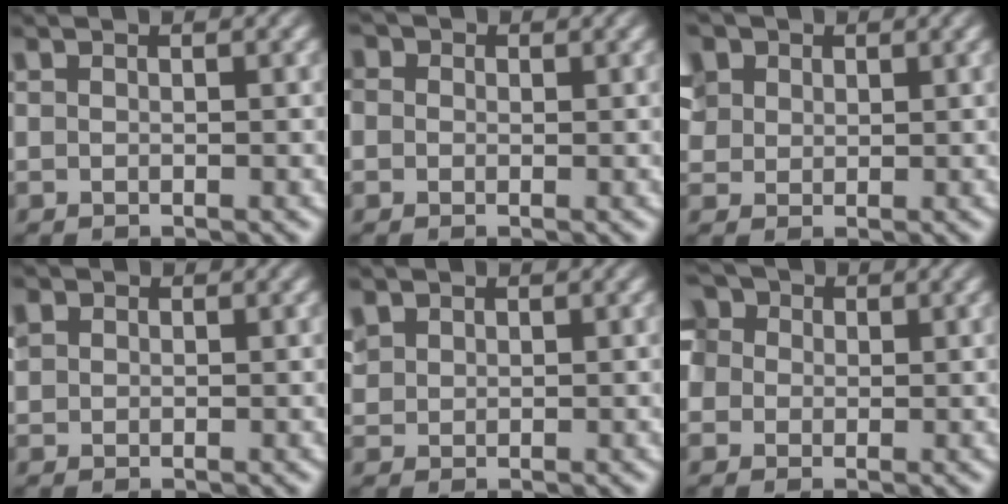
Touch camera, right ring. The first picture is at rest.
{"total": 4.5, "force": [0.3, 4.1, 1.7], "torque": [-0.042, 0.004, -0.006]}
{"total": 5.8, "force": [2.8, 4.4, 2.5], "torque": [-0.052, 0.009, 0.044]}
{"total": 2.2, "force": [0.8, 1.9, 0.9], "torque": [-0.018, 0.002, 0.018]}
{"total": 2.3, "force": [1.3, 1.8, 0.7], "torque": [-0.017, 0.005, 0.028]}
{"total": 9.3, "force": [1.9, 7.9, 4.5], "torque": [-0.094, 0.005, 0.018]}